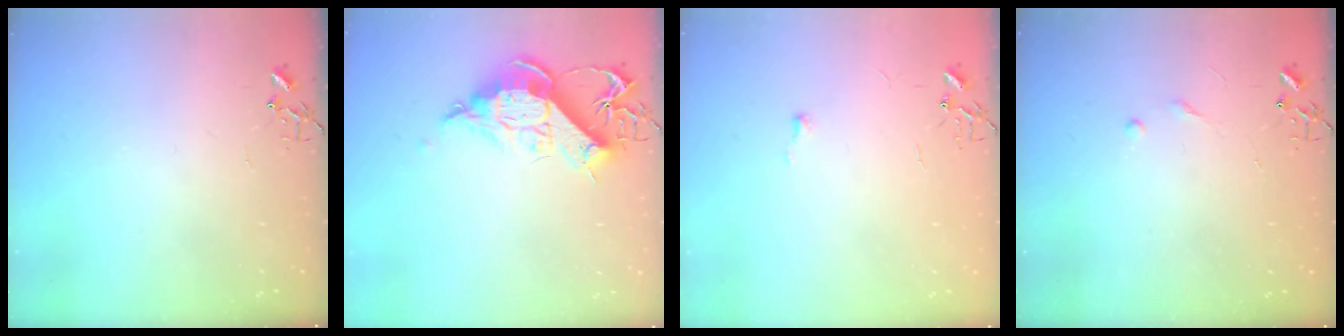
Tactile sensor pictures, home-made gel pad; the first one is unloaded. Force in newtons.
{"total": 13.7, "press": 13.6, "slide": 1.5}
{"total": 3.5, "press": 3.5, "slide": 0.5}
{"total": 5.0, "press": 5.0, "slide": 0.5}